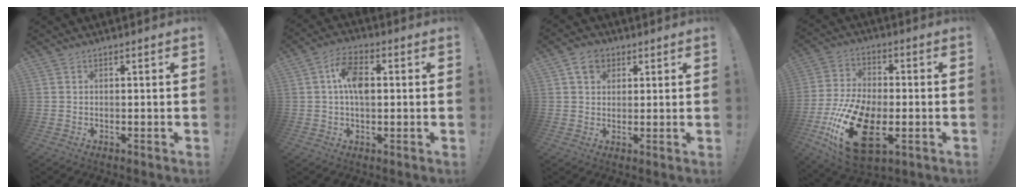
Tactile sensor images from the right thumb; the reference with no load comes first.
{"total": 9.0, "force": [1.0, 5.2, 7.3], "torque": [-0.124, 0.011, 0.018]}
{"total": 5.8, "force": [2.7, 4.4, 2.6], "torque": [-0.040, 0.002, 0.051]}
{"total": 22.1, "force": [-7.2, 12.3, 16.9], "torque": [-0.328, 0.039, -0.106]}